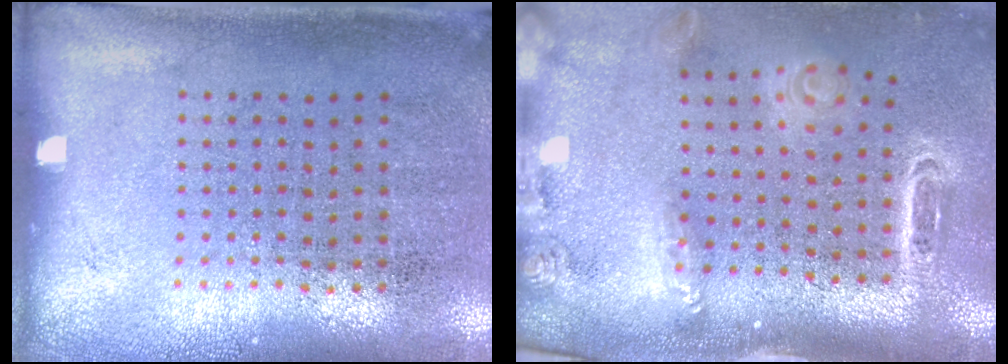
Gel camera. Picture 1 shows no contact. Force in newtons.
{"total": 2.8, "press": 2.0, "slide": 1.9}